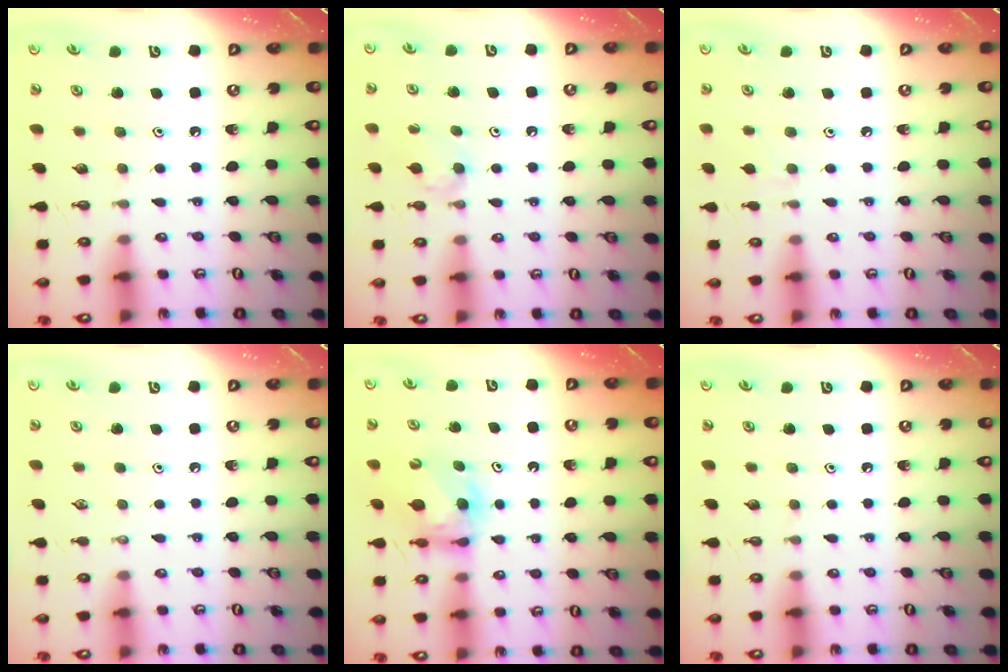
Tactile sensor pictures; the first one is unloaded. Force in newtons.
{"total": 5.8, "press": 5.8, "slide": 0.7}
{"total": 5.5, "press": 5.5, "slide": 0.7}
{"total": 0.0}
{"total": 6.2, "press": 6.2, "slide": 0.5}
{"total": 0.0}